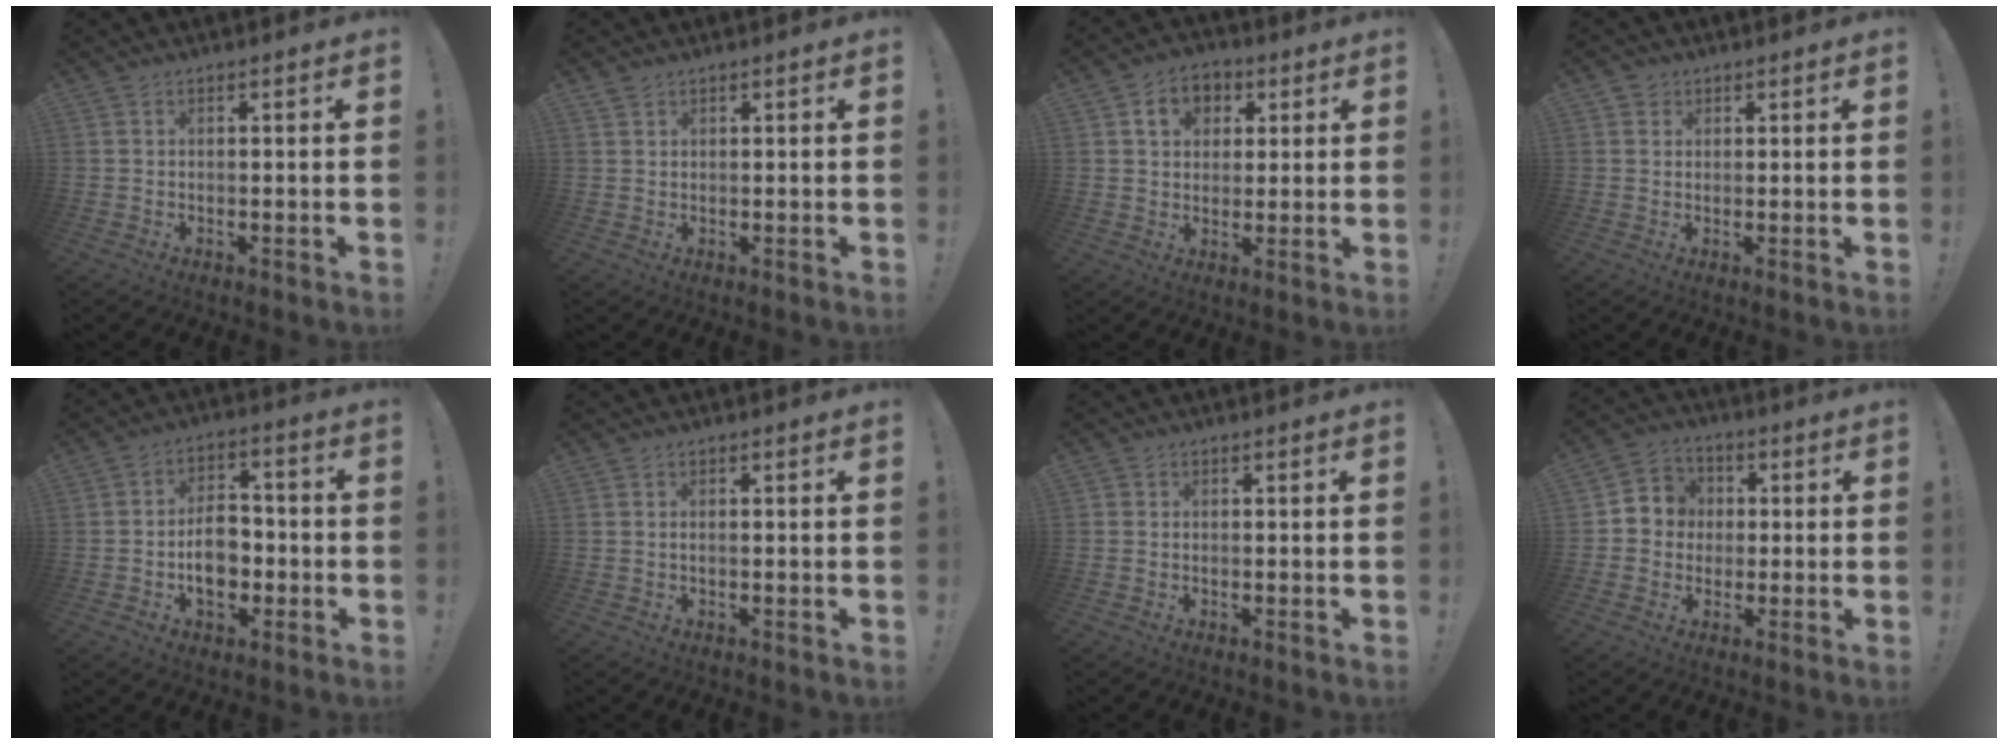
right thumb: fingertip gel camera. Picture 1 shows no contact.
{"total": 1.2, "force": [1.0, 0.6, 0.3], "torque": [-0.003, -0.003, 0.019]}
{"total": 8.6, "force": [3.0, 7.0, 4.0], "torque": [-0.054, -0.004, 0.058]}
{"total": 2.2, "force": [1.2, 1.9, 0.2], "torque": [-0.006, -0.001, 0.021]}
{"total": 10.9, "force": [-2.4, 8.0, 6.9], "torque": [-0.107, 0.015, -0.041]}
{"total": 0.8, "force": [-0.3, 0.0, 0.7], "torque": [-0.011, 0.000, -0.007]}
{"total": 0.5, "force": [0.0, 0.5, 0.0], "torque": [0.000, 0.001, 0.000]}
{"total": 7.3, "force": [-0.7, 7.1, 1.6], "torque": [-0.015, 0.014, -0.008]}